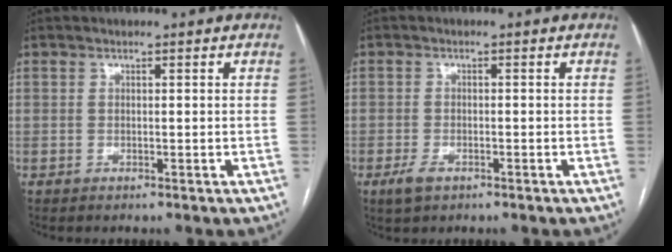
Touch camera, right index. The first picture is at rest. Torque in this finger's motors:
{"motor_torque": [0.03, 0.00, -0.51, -0.17]}